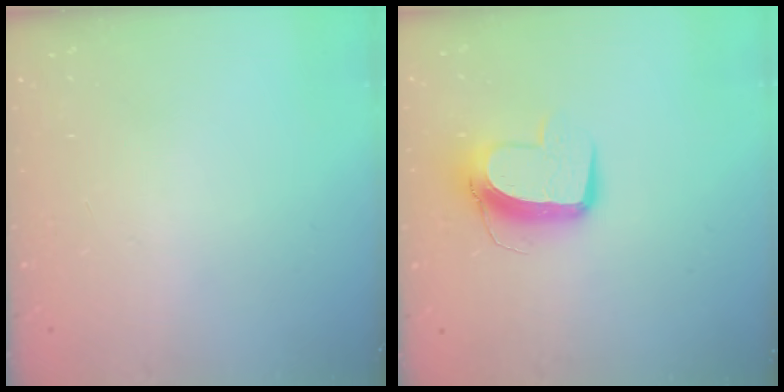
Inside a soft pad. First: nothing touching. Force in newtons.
{"total": 10.7, "press": 10.6, "slide": 1.1}